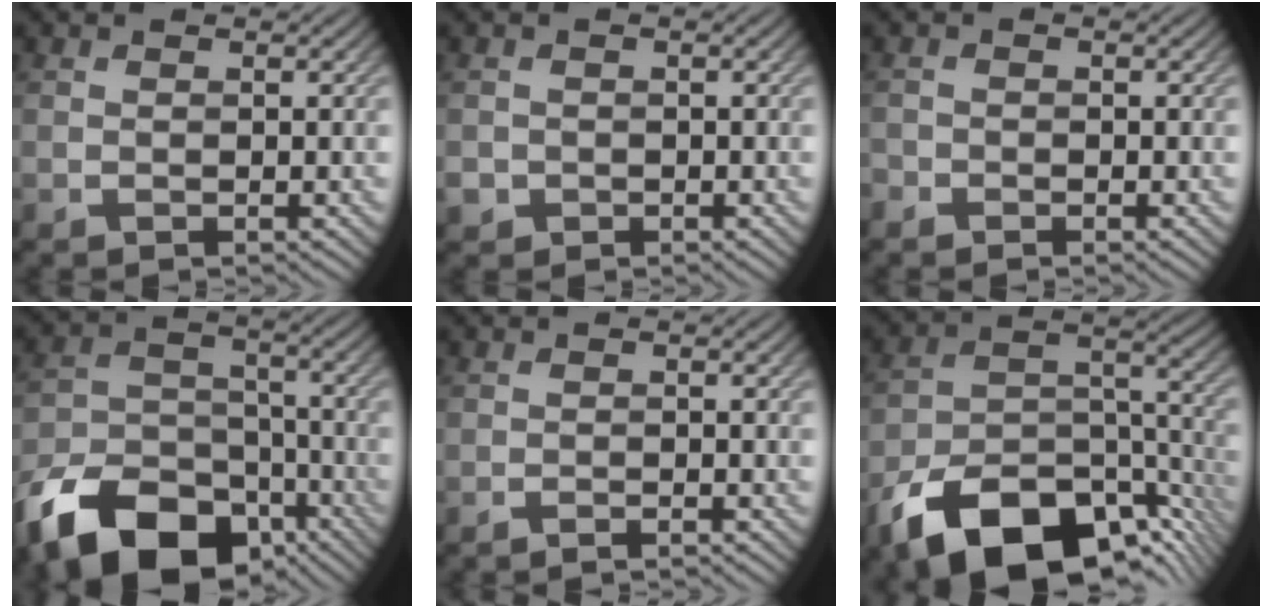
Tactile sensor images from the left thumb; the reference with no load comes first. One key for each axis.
{"total": 2.0, "fx": -1.0, "fy": 1.7, "fz": 0.4, "tx": -0.007, "ty": -0.009, "tz": -0.022}
{"total": 1.2, "fx": -1.0, "fy": 0.7, "fz": 0.0, "tx": 0.001, "ty": 0.000, "tz": -0.023}
{"total": 16.3, "fx": -10.3, "fy": 9.6, "fz": 8.1, "tx": -0.194, "ty": -0.041, "tz": -0.177}
{"total": 1.1, "fx": -1.0, "fy": 0.0, "fz": 0.5, "tx": -0.008, "ty": 0.001, "tz": -0.019}
{"total": 16.3, "fx": -10.6, "fy": 7.8, "fz": 9.6, "tx": -0.185, "ty": -0.029, "tz": -0.182}